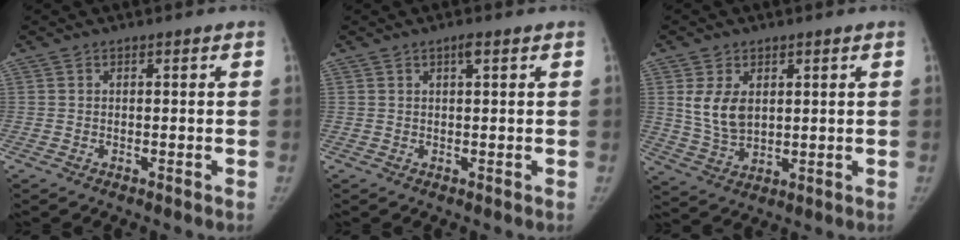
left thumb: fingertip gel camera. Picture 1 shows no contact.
{"total": 1.8, "force": [0.9, 0.5, 1.4], "torque": [-0.020, 0.000, 0.014]}
{"total": 7.4, "force": [2.0, 4.9, 5.2], "torque": [-0.078, -0.013, 0.053]}